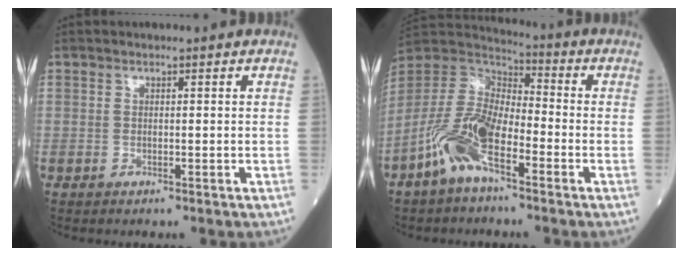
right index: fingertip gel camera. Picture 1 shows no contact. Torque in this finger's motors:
{"motor_torque": [1.16, -0.98, 0.36, 0.21]}